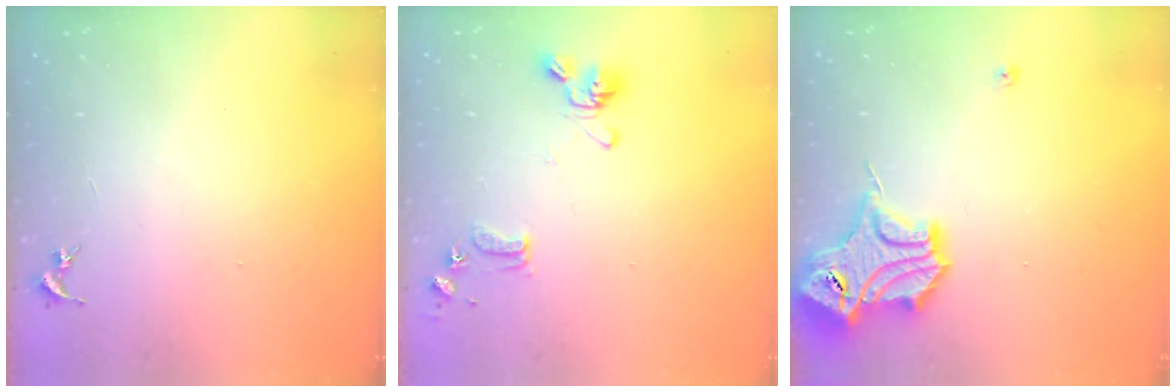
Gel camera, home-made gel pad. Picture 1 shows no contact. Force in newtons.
{"total": 13.7, "press": 13.6, "slide": 2.1}
{"total": 18.1, "press": 17.9, "slide": 2.0}